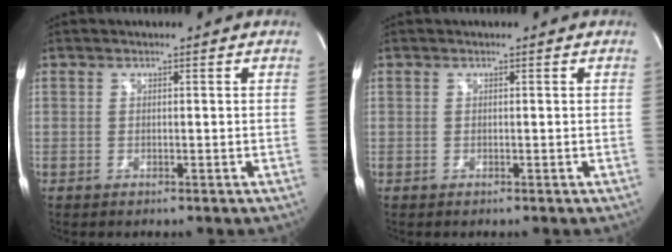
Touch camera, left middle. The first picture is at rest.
{"total": 0.0}